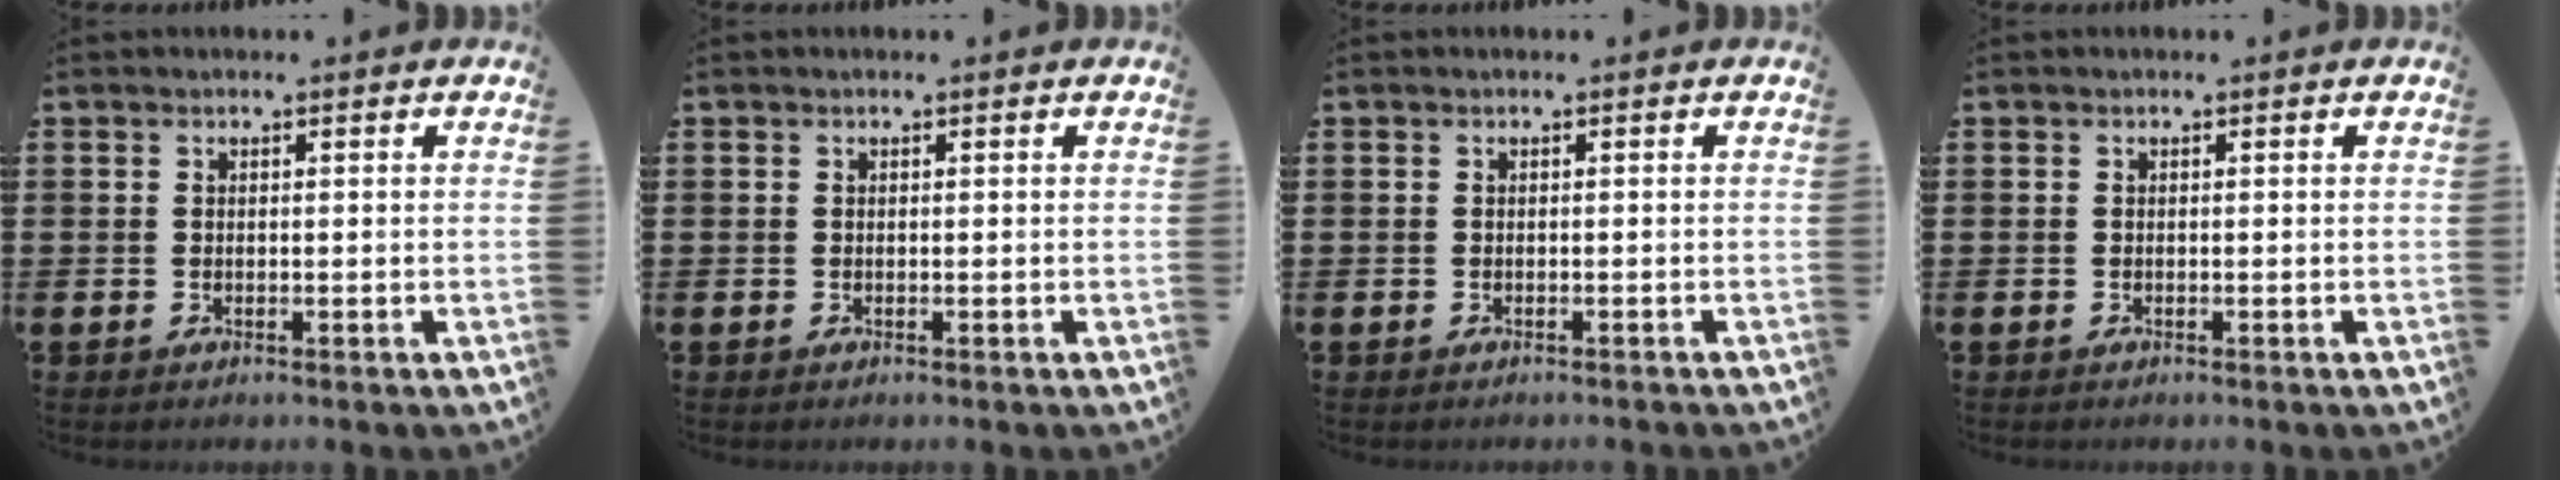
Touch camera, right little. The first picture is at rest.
{"total": 0.0}
{"total": 0.0}
{"total": 0.0}